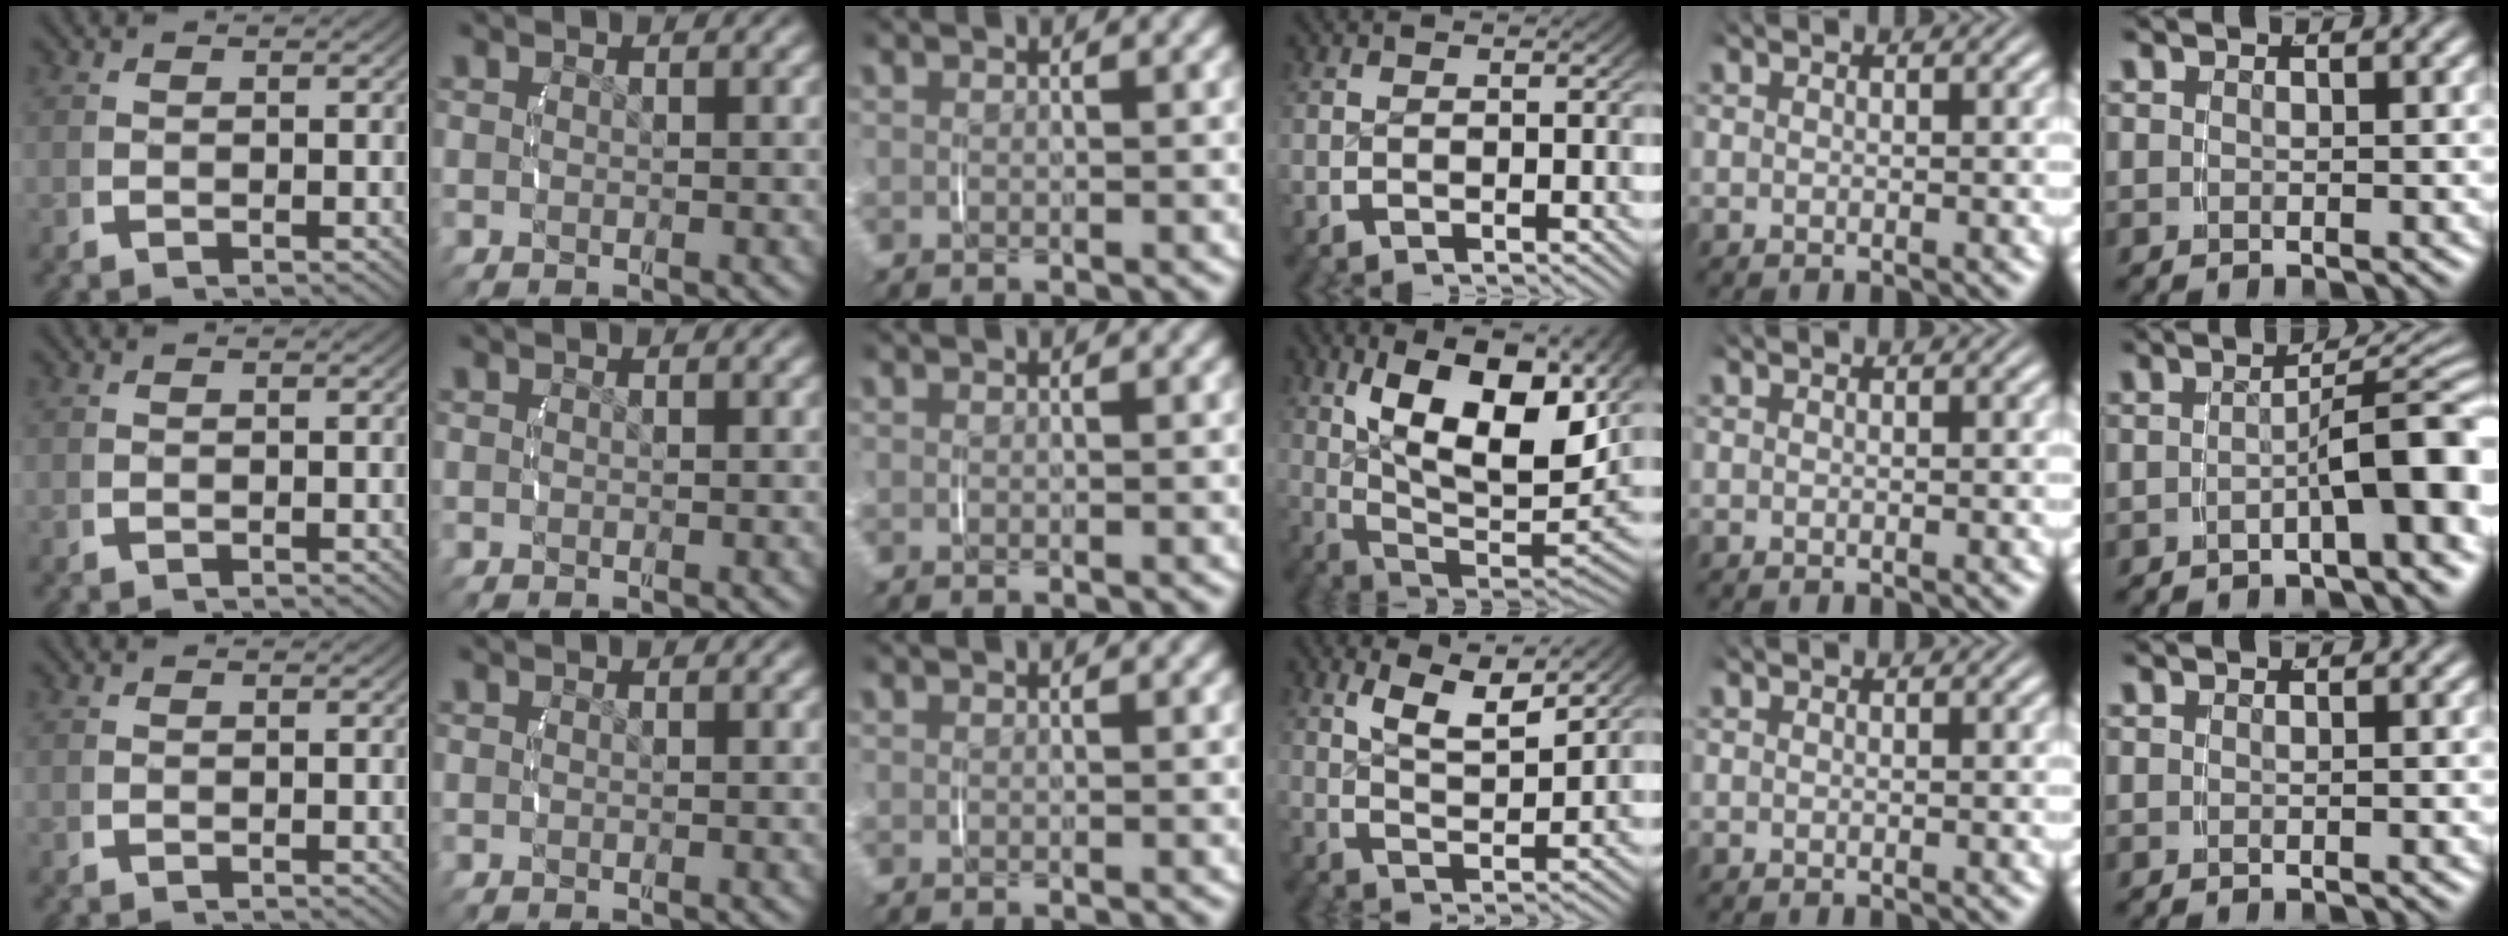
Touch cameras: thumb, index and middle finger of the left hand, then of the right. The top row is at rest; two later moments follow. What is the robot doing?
{"motion": "lift_and_place", "object": "phone"}